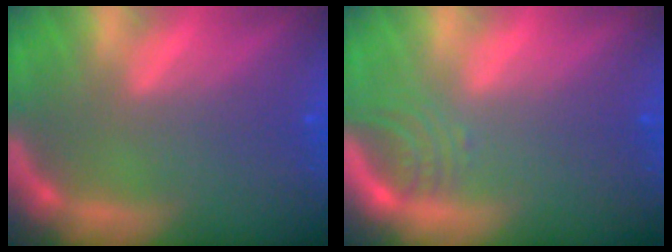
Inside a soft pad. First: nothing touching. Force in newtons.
{"total": 2.5}